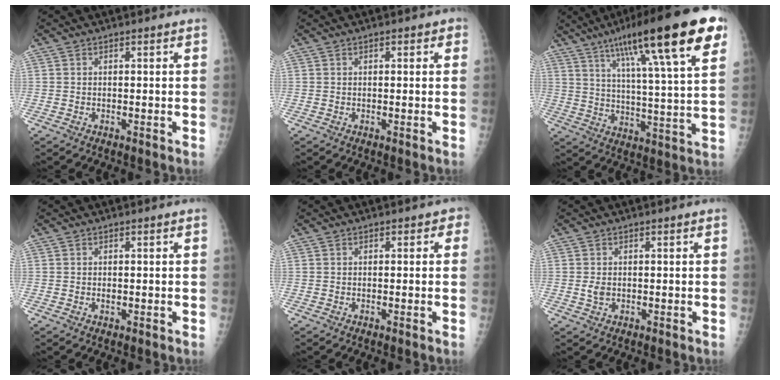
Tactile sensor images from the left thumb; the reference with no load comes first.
{"total": 2.1, "force": [0.9, 1.2, 1.5], "torque": [-0.008, 0.002, 0.008]}
{"total": 25.3, "force": [13.8, 4.0, 20.8], "torque": [-0.309, -0.019, 0.210]}
{"total": 0.5, "force": [-0.1, 0.3, 0.4], "torque": [-0.004, 0.000, -0.001]}
{"total": 1.6, "force": [0.3, 1.2, 1.0], "torque": [0.010, 0.006, -0.005]}
{"total": 1.6, "force": [-0.1, 1.2, 1.1], "torque": [-0.017, -0.001, 0.000]}